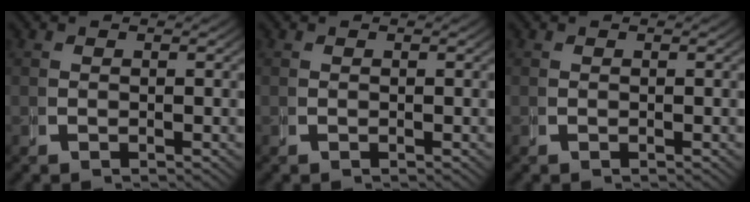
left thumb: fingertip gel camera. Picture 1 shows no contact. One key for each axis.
{"total": 0.0}
{"total": 0.0}